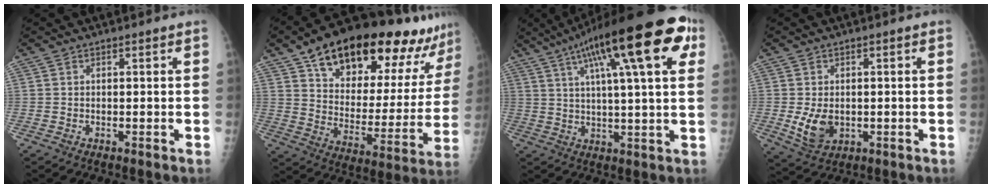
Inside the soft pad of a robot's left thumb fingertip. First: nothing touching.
{"total": 28.2, "force": [18.5, 12.0, 17.6], "torque": [-0.224, -0.046, 0.277]}
{"total": 24.2, "force": [10.8, 5.9, 20.8], "torque": [-0.310, 0.012, 0.158]}
{"total": 6.3, "force": [-0.9, 4.4, 4.4], "torque": [-0.069, -0.007, -0.002]}